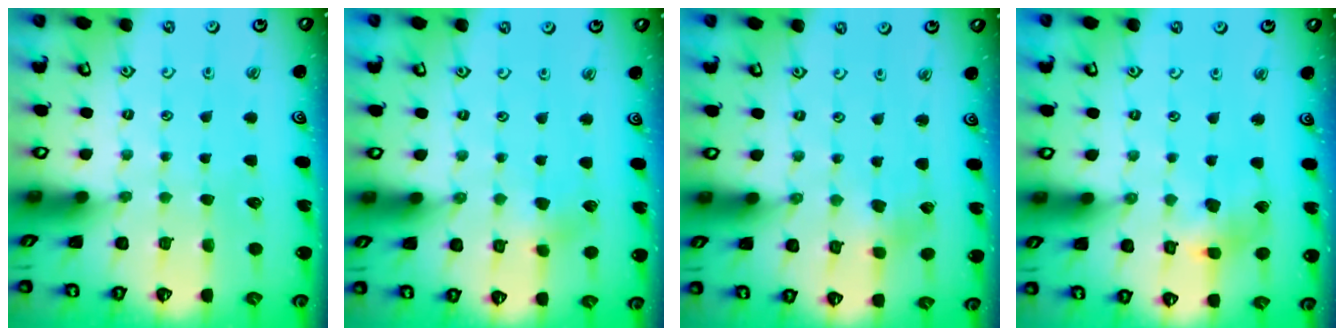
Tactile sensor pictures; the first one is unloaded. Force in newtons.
{"total": 2.9, "press": 2.8, "slide": 0.2}
{"total": 1.4, "press": 1.4, "slide": 0.2}
{"total": 8.3, "press": 8.2, "slide": 1.0}